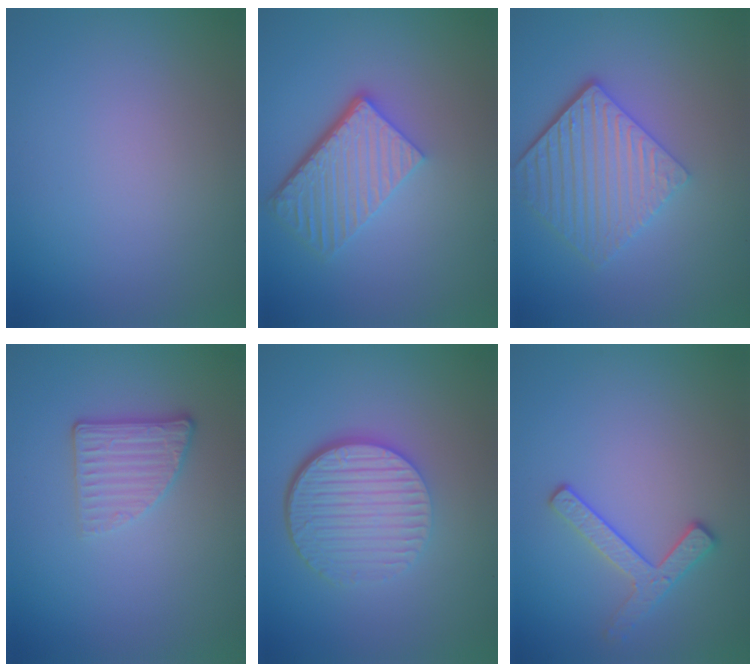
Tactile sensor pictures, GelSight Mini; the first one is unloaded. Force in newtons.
{"total": 5.7, "press": 3.9, "slide": 4.1}
{"total": 5.7, "press": 4.3, "slide": 3.7}
{"total": 2.7, "press": 2.3, "slide": 1.4}
{"total": 6.4, "press": 4.4, "slide": 4.7}
{"total": 2.5, "press": 2.3, "slide": 0.9}